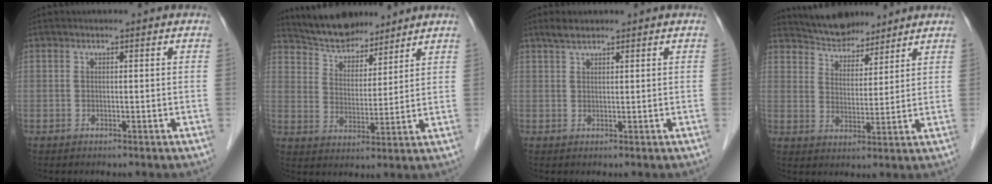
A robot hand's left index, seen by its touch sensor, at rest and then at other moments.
{"total": 9.0, "force": [8.3, 2.9, 1.9], "torque": [-0.036, 0.017, 0.152]}
{"total": 1.8, "force": [1.5, 0.4, 0.9], "torque": [-0.022, 0.010, 0.029]}
{"total": 7.4, "force": [6.9, 2.4, 1.2], "torque": [-0.024, 0.016, 0.126]}